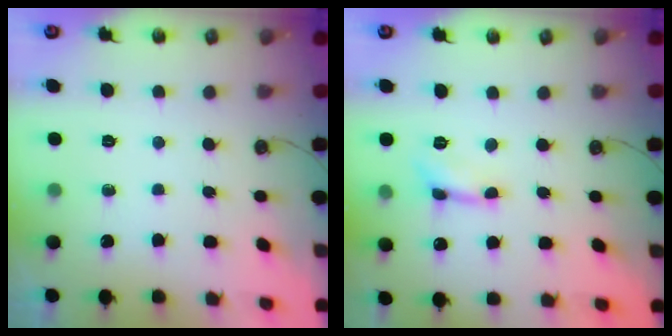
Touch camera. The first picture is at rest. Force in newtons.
{"total": 1.1, "press": 1.1, "slide": 0.3}